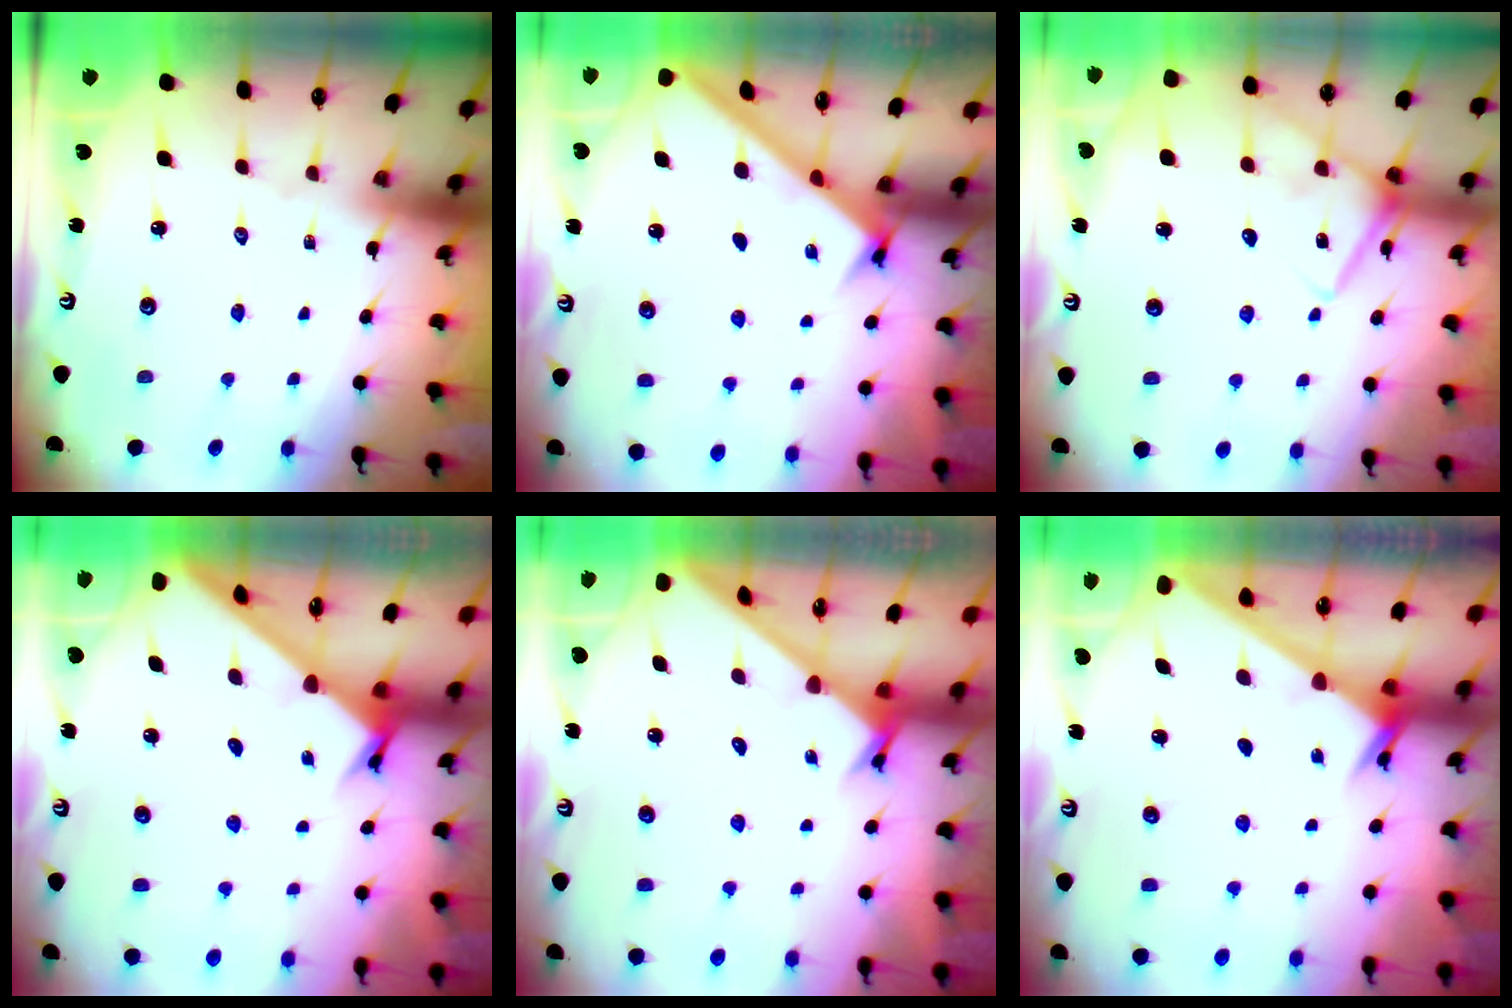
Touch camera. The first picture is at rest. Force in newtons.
{"total": 2.4, "press": 2.3, "slide": 0.3}
{"total": 16.3, "press": 16.3, "slide": 0.8}
{"total": 1.8, "press": 1.8, "slide": 0.2}
{"total": 1.7, "press": 1.7, "slide": 0.1}
{"total": 2.4, "press": 2.4, "slide": 0.2}